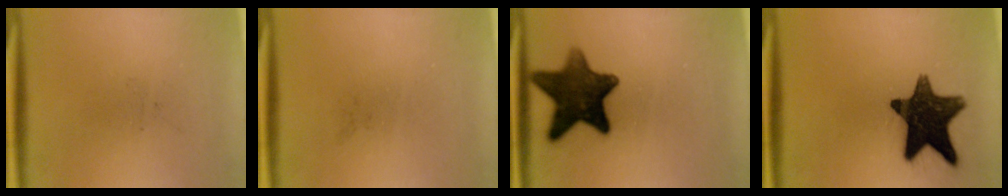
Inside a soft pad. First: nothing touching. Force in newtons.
{"total": 0.0}
{"total": 12.7}
{"total": 14.7}